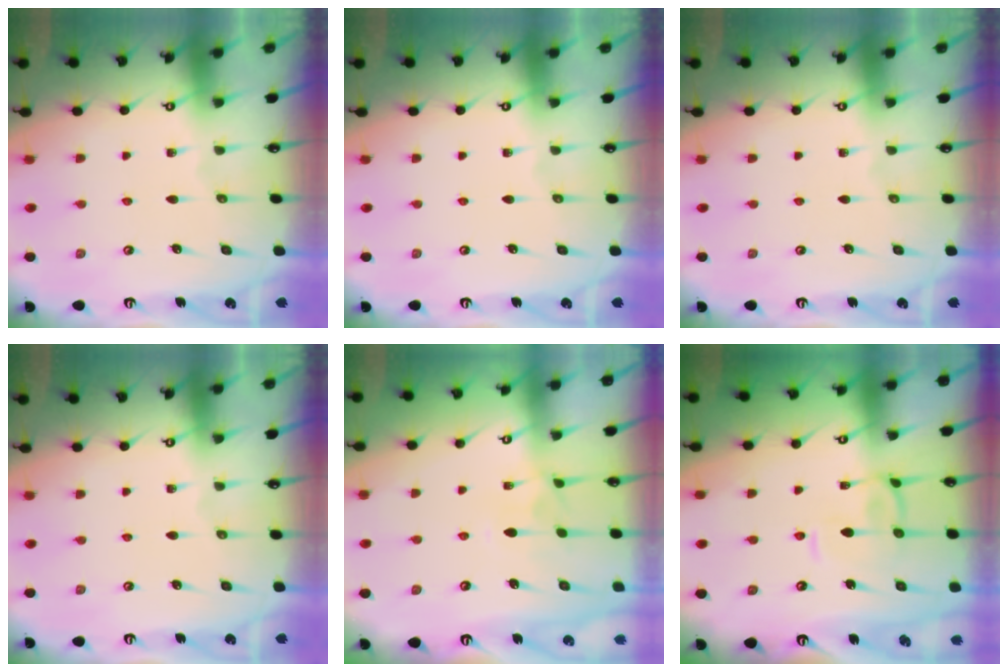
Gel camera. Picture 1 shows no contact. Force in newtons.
{"total": 0.0}
{"total": 0.0}
{"total": 0.0}
{"total": 2.6, "press": 2.5, "slide": 0.7}
{"total": 1.5, "press": 1.4, "slide": 0.5}